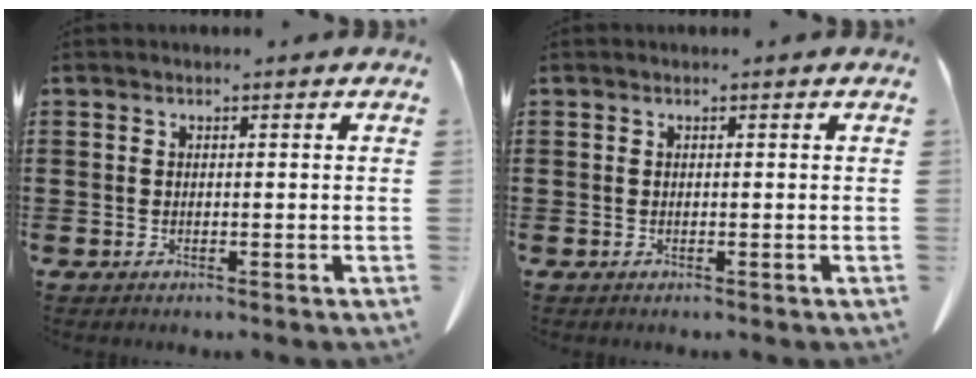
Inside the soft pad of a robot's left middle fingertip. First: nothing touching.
{"total": 0.0}